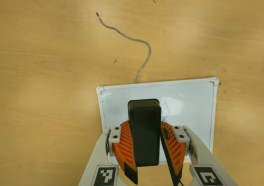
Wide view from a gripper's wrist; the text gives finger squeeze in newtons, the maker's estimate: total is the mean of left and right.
{"total": 9.2, "left": 9.5, "right": 8.9}